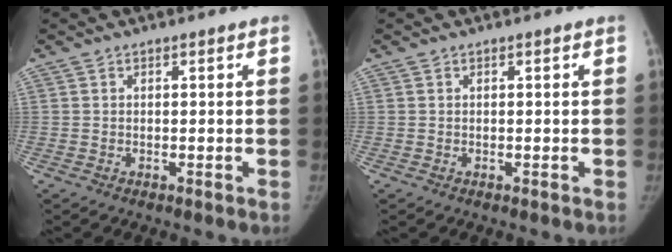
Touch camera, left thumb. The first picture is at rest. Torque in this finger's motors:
{"motor_torque": [0.05, 0.05, -0.04, -0.03, 0.00]}